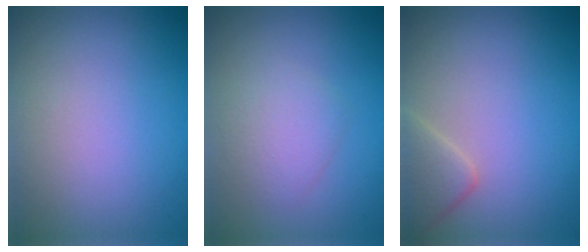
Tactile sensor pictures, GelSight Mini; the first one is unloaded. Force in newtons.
{"total": 2.4, "press": 2.4, "slide": 0.1}
{"total": 2.7, "press": 2.7, "slide": 0.2}